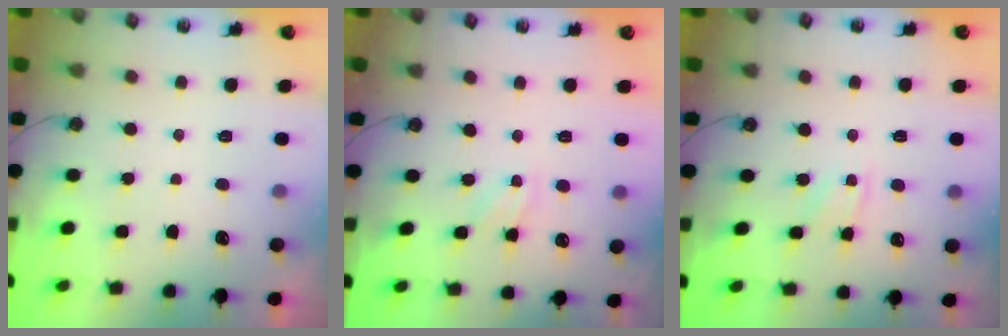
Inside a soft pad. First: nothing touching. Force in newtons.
{"total": 3.1, "press": 3.0, "slide": 0.3}
{"total": 6.1, "press": 6.1, "slide": 0.8}